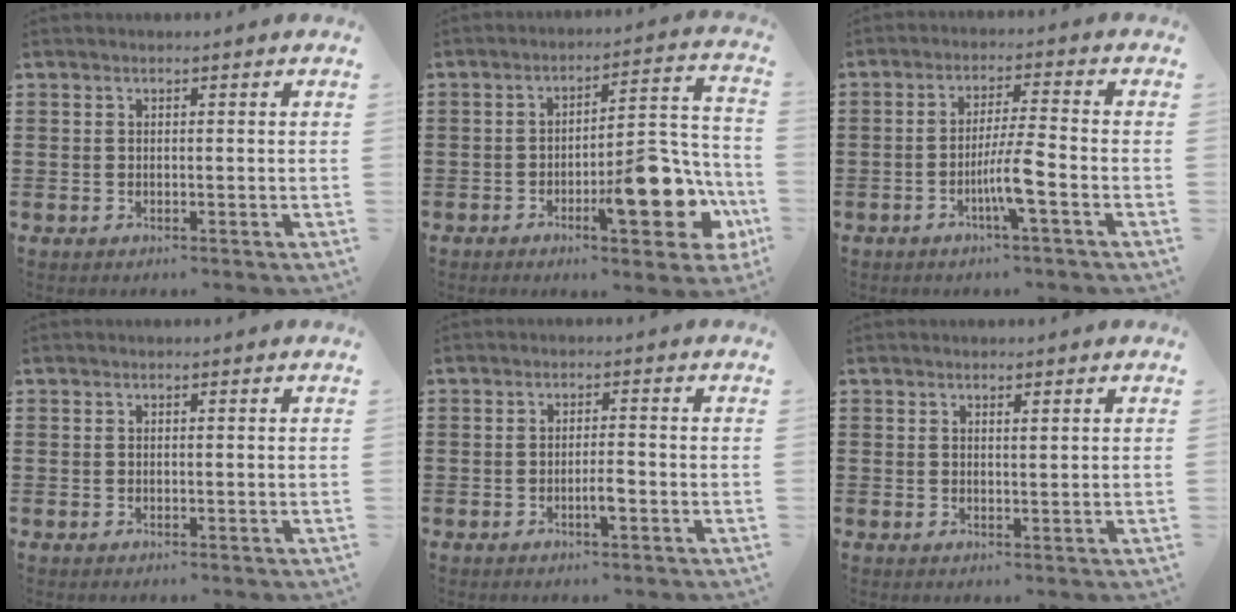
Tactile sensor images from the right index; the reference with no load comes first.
{"total": 12.6, "force": [-5.2, 4.3, 10.7], "torque": [-0.131, 0.004, -0.086]}
{"total": 5.6, "force": [-2.3, 0.0, 5.1], "torque": [-0.100, -0.009, -0.046]}
{"total": 0.0}
{"total": 2.4, "force": [-1.0, 0.4, 2.1], "torque": [-0.039, 0.004, -0.018]}
{"total": 0.8, "force": [0.7, 0.1, 0.5], "torque": [-0.010, 0.000, 0.013]}